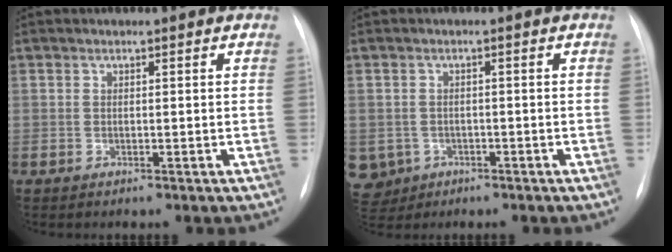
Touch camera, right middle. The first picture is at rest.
{"total": 6.6, "force": [-2.5, 6.0, 0.9], "torque": [-0.029, 0.009, -0.034]}